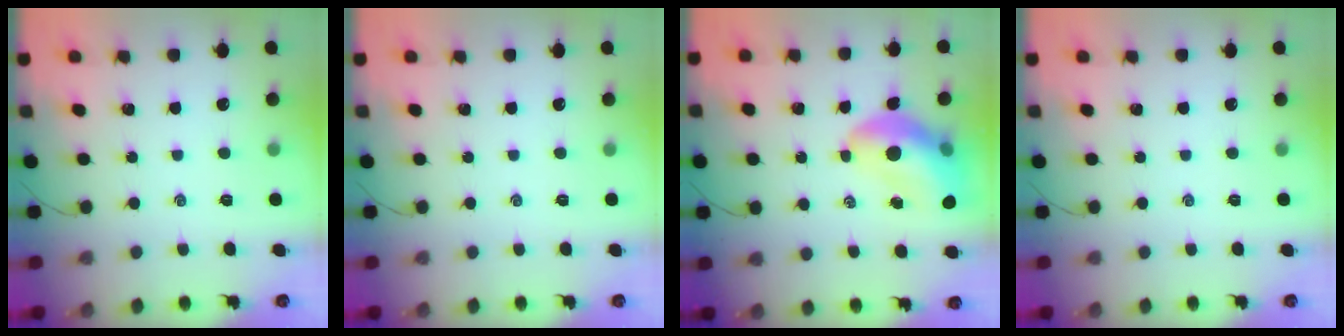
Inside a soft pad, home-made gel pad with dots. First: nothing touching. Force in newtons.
{"total": 0.0}
{"total": 13.4, "press": 12.9, "slide": 3.8}
{"total": 0.0}